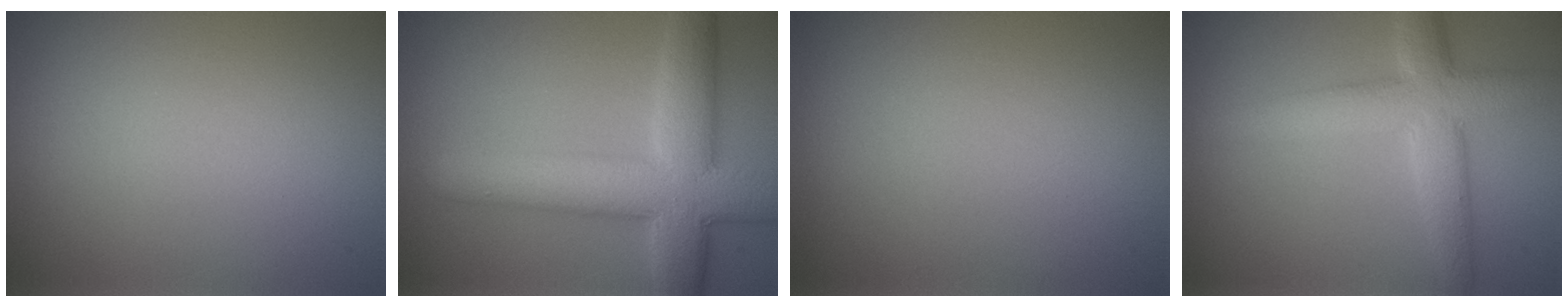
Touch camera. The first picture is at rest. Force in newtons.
{"total": 8.6, "press": 8.6, "slide": 0.3}
{"total": 0.0}
{"total": 5.8, "press": 5.8, "slide": 0.3}